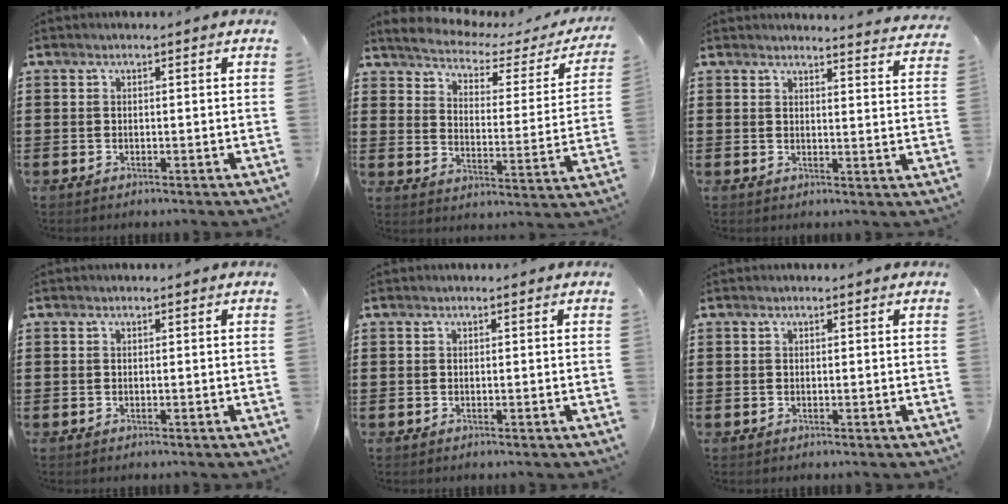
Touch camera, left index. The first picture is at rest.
{"total": 3.1, "force": [2.8, 0.6, 1.2], "torque": [-0.046, -0.026, 0.039]}
{"total": 3.2, "force": [3.2, -0.2, 0.4], "torque": [-0.011, -0.020, 0.057]}
{"total": 0.0}
{"total": 0.0}
{"total": 0.0}